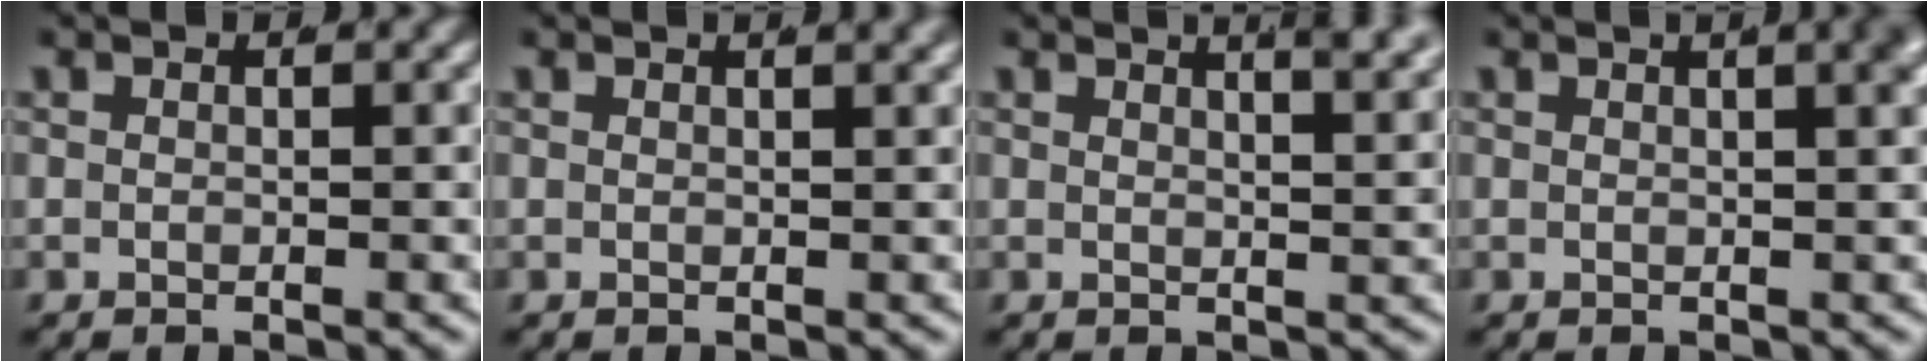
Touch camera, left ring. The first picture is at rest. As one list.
[{"total": 1.3, "force": [0.9, -0.2, 0.9], "torque": [-0.004, 0.007, 0.012]}, {"total": 5.6, "force": [3.6, 1.4, 4.0], "torque": [-0.038, 0.012, 0.052]}, {"total": 3.4, "force": [1.6, 0.7, 2.9], "torque": [-0.019, 0.019, 0.018]}]